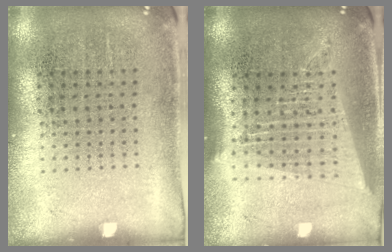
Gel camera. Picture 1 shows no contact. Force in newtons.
{"total": 1.8, "press": 1.5, "slide": 0.9}